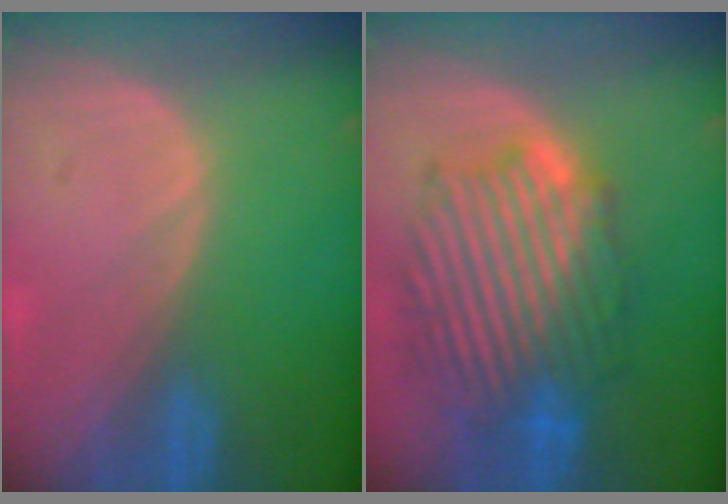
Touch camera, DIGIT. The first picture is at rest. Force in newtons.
{"total": 11.7, "press": 11.7, "slide": 0.8}